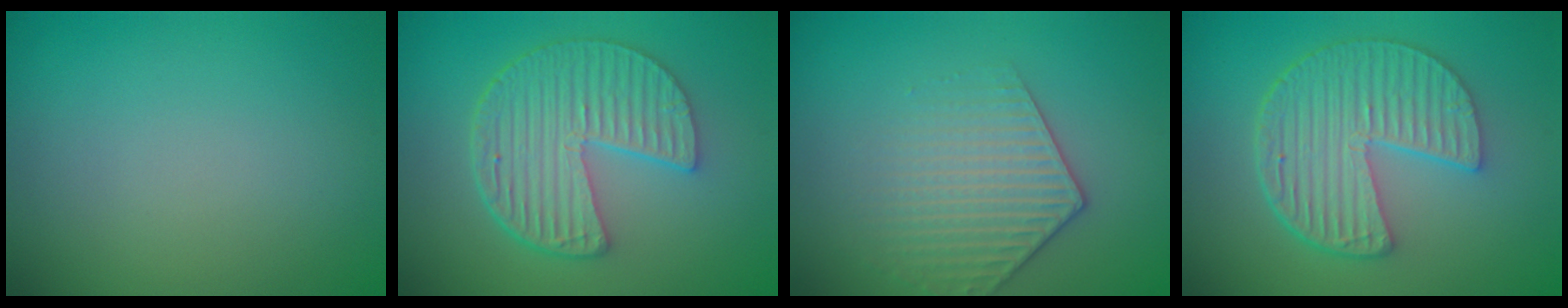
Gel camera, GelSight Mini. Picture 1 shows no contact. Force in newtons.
{"total": 6.4, "press": 4.8, "slide": 4.2}
{"total": 3.2, "press": 3.1, "slide": 0.9}
{"total": 6.3, "press": 4.7, "slide": 4.1}